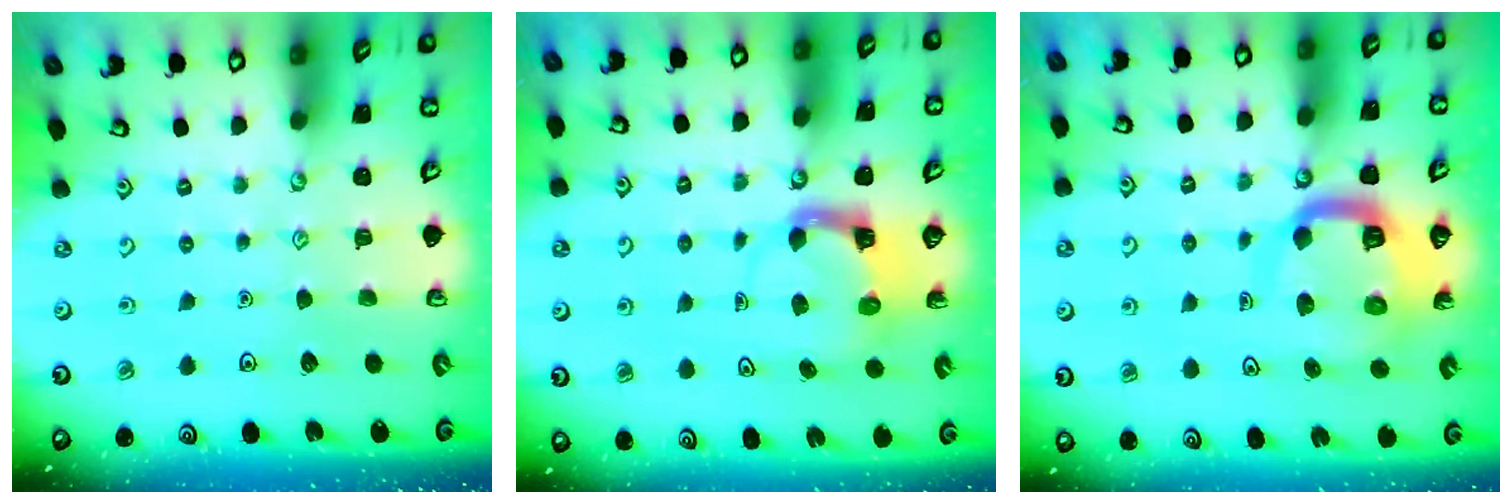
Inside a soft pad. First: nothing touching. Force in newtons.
{"total": 3.8, "press": 3.8, "slide": 0.3}
{"total": 12.3, "press": 12.2, "slide": 1.4}